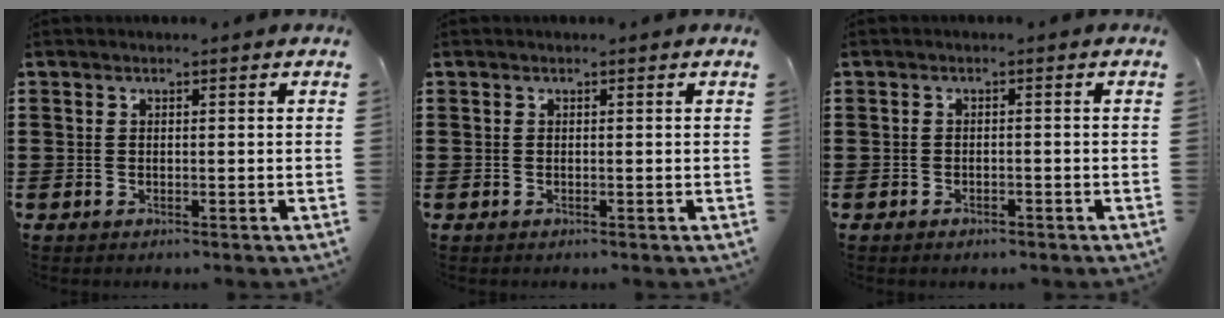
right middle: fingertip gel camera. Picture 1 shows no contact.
{"total": 0.0}
{"total": 1.0, "force": [-0.9, 0.5, 0.2], "torque": [-0.007, -0.001, -0.019]}